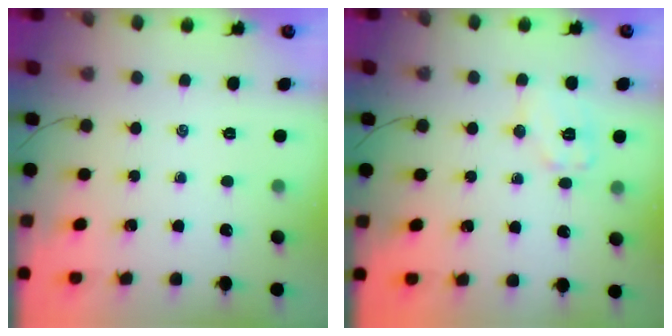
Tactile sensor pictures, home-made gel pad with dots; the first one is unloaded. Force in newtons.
{"total": 8.3, "press": 8.3, "slide": 0.5}